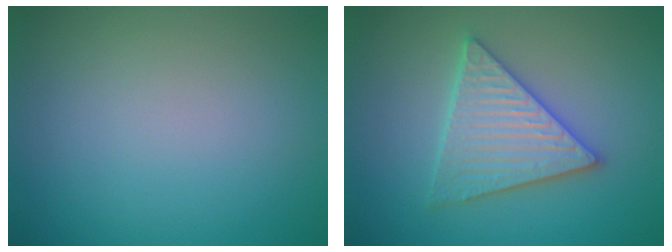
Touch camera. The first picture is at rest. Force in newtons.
{"total": 5.3, "press": 5.3, "slide": 0.5}